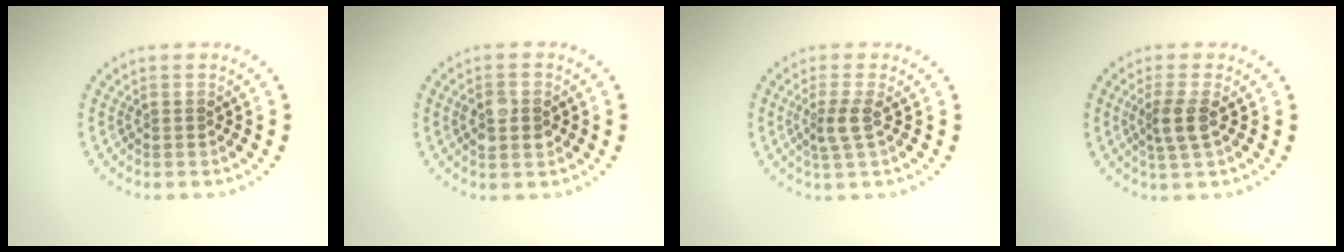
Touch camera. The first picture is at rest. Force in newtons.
{"total": 2.7, "press": 2.7, "slide": 0.2}
{"total": 2.0, "press": 1.5, "slide": 1.3}
{"total": 2.3, "press": 1.9, "slide": 1.2}